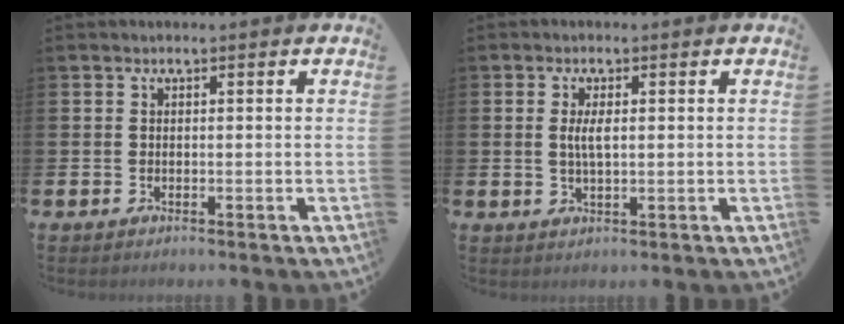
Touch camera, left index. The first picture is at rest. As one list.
[{"total": 2.8, "force": [0.6, 1.0, 2.5], "torque": [-0.047, 0.003, 0.008]}]